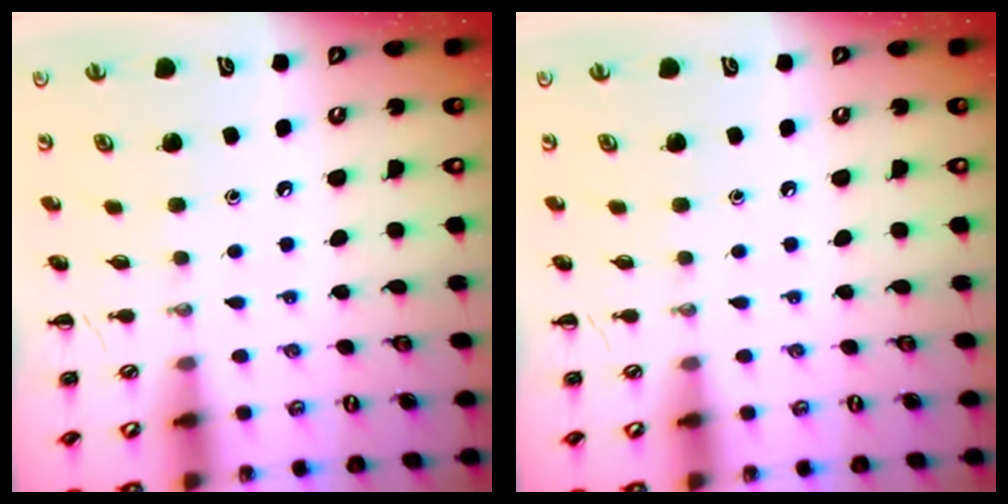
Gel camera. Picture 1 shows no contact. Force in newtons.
{"total": 0.0}